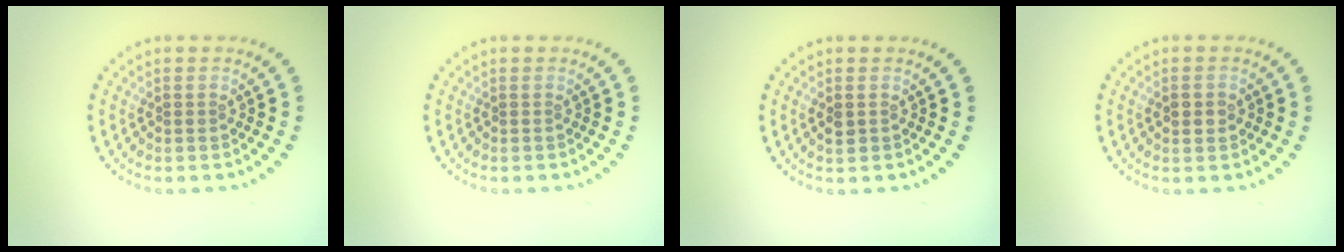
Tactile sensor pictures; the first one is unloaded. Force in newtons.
{"total": 0.0}
{"total": 1.2, "press": 1.1, "slide": 0.3}
{"total": 2.0, "press": 2.0, "slide": 0.1}